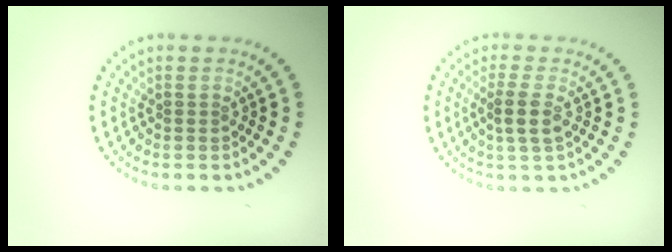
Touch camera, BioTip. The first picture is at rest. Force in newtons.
{"total": 2.5, "press": 2.2, "slide": 1.3}